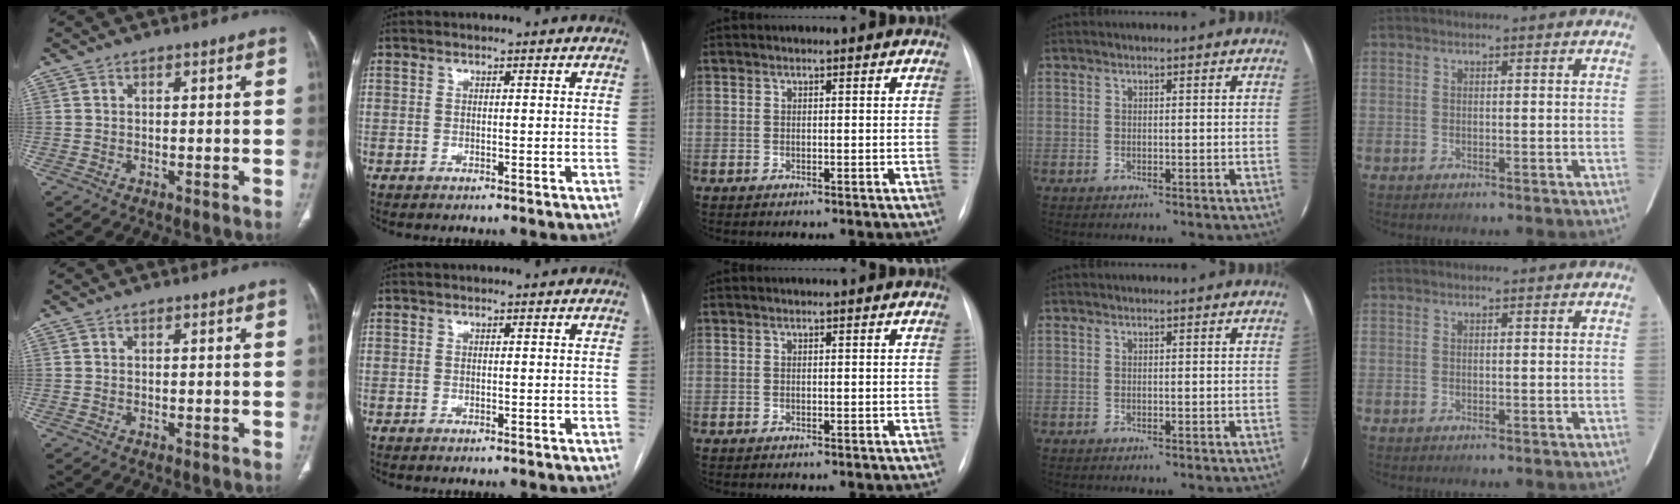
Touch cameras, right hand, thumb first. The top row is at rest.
{}